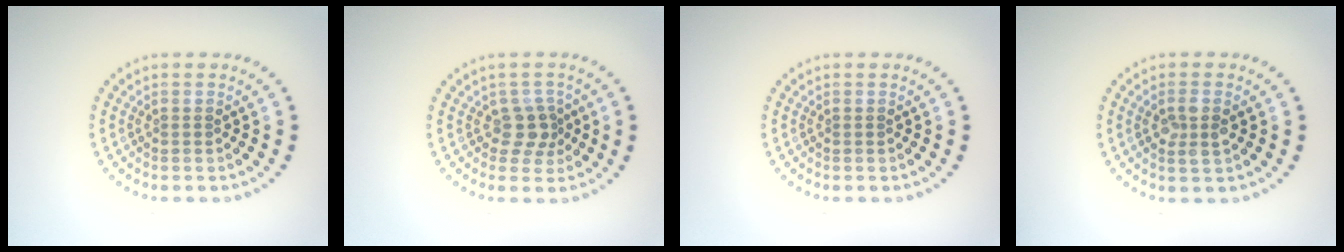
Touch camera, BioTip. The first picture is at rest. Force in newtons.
{"total": 2.3, "press": 1.9, "slide": 1.4}
{"total": 0.0}
{"total": 2.1, "press": 2.0, "slide": 0.6}